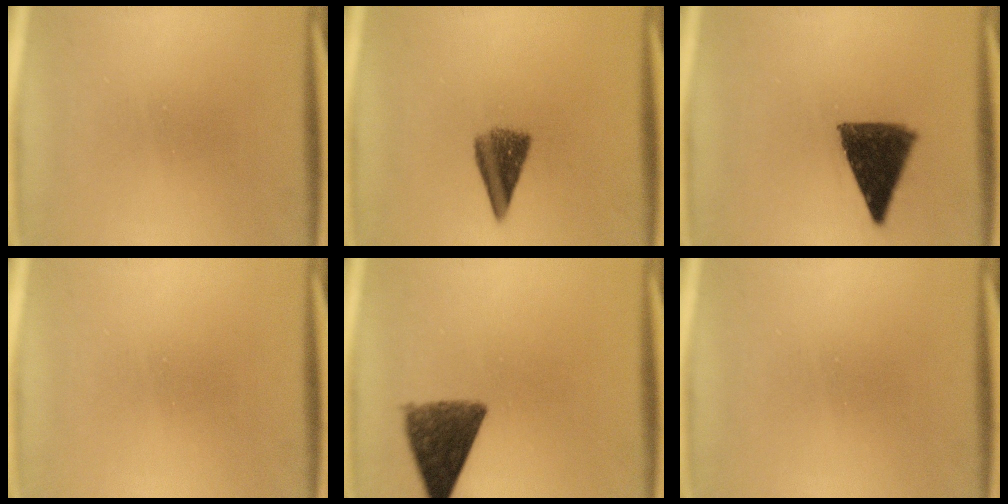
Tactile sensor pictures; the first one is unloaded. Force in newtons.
{"total": 6.1}
{"total": 9.1}
{"total": 0.0}
{"total": 9.7}
{"total": 0.0}